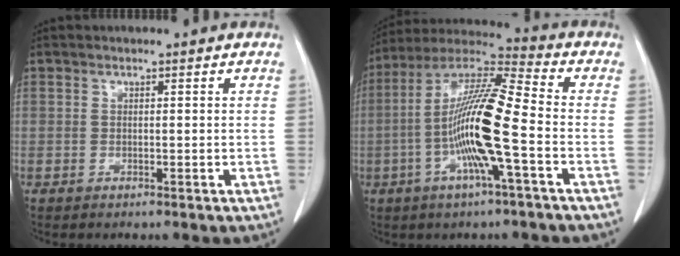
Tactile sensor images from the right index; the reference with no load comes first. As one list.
[{"total": 15.3, "force": [-3.3, 0.6, 14.9], "torque": [-0.292, 0.005, -0.071]}]